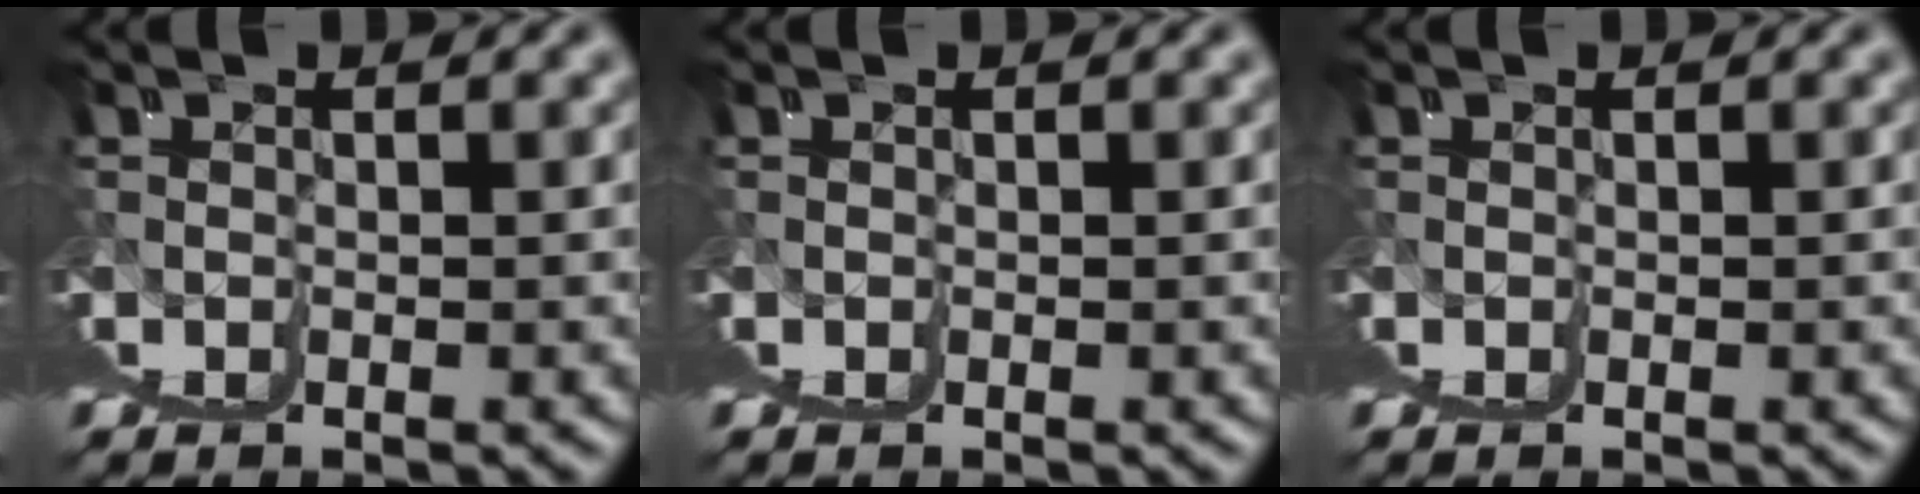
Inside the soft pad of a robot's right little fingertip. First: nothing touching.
{"total": 0.0}
{"total": 0.0}